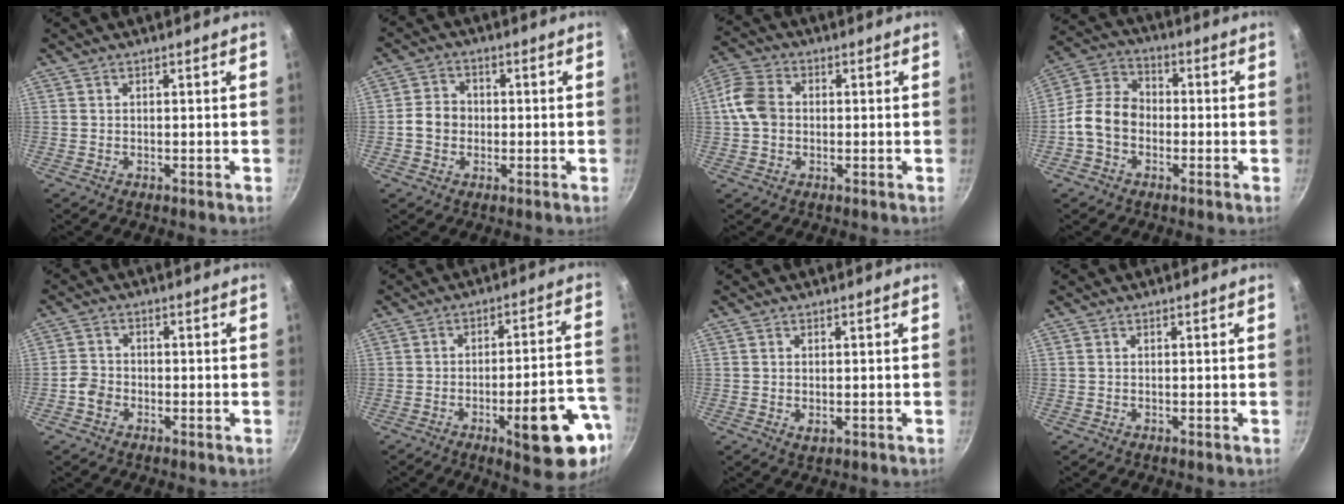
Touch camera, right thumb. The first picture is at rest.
{"total": 5.2, "force": [-0.7, 4.5, 2.5], "torque": [-0.024, 0.017, -0.022]}
{"total": 7.7, "force": [0.2, 5.9, 4.9], "torque": [-0.088, 0.016, -0.011]}
{"total": 9.5, "force": [-2.3, 7.3, 5.7], "torque": [-0.085, 0.032, -0.064]}
{"total": 3.2, "force": [-1.6, 2.4, 1.2], "torque": [-0.018, 0.019, -0.036]}
{"total": 16.8, "force": [-6.9, 4.8, 14.6], "torque": [-0.160, 0.039, -0.089]}
{"total": 1.8, "force": [-0.3, 1.1, 1.4], "torque": [-0.024, -0.004, -0.003]}
{"total": 0.0}